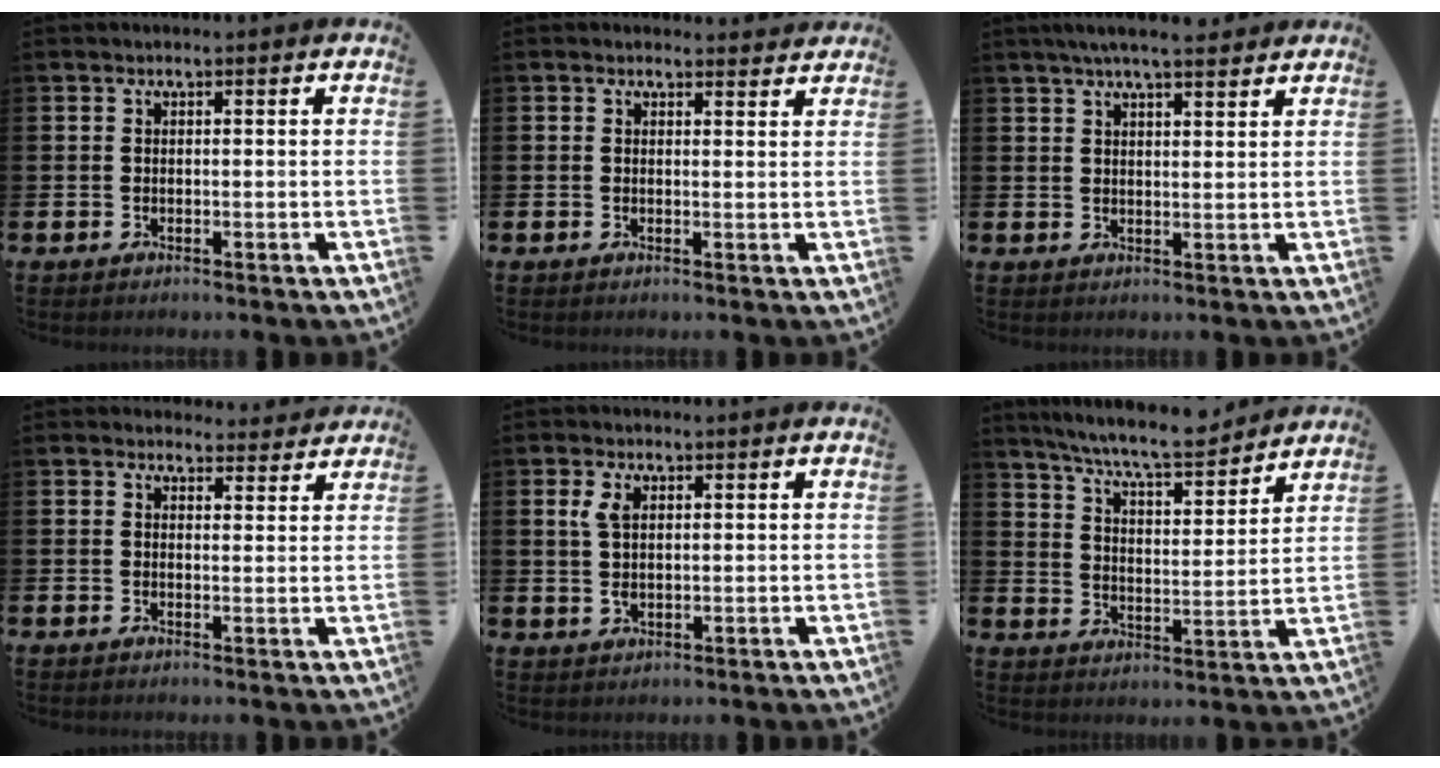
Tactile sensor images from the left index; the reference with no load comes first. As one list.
[{"total": 1.5, "force": [1.5, 0.5, 0.0], "torque": [0.005, -0.004, 0.024]}, {"total": 5.0, "force": [4.5, 0.6, 2.0], "torque": [-0.042, -0.013, 0.079]}, {"total": 2.8, "force": [2.6, 0.9, -0.1], "torque": [0.003, -0.012, 0.045]}, {"total": 3.3, "force": [1.5, 1.7, 2.4], "torque": [-0.036, 0.003, 0.023]}, {"total": 8.1, "force": [7.7, 0.6, 2.6], "torque": [-0.076, -0.051, 0.133]}]